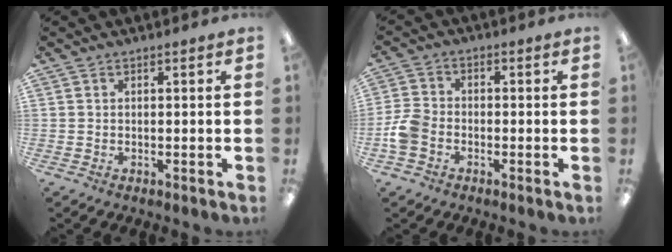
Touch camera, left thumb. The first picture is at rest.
{"total": 6.2, "force": [-2.4, 4.5, 3.5], "torque": [-0.071, 0.017, -0.043]}